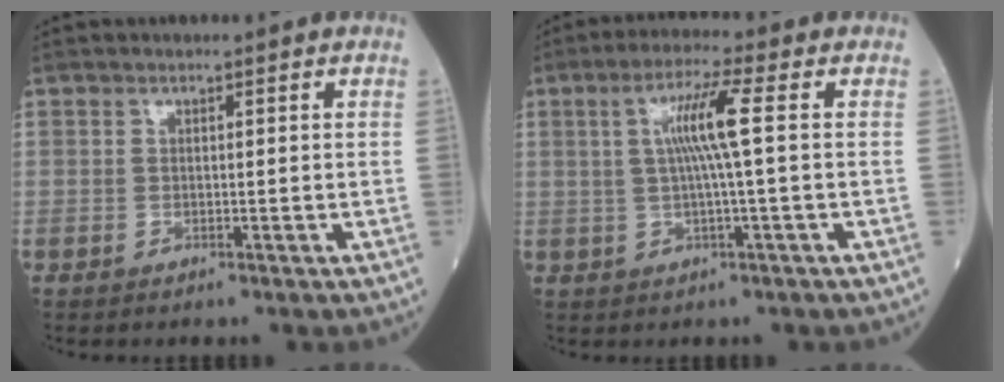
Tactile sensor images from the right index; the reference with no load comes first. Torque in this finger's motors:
{"motor_torque": [1.07, 0.32, 0.54, 0.16]}